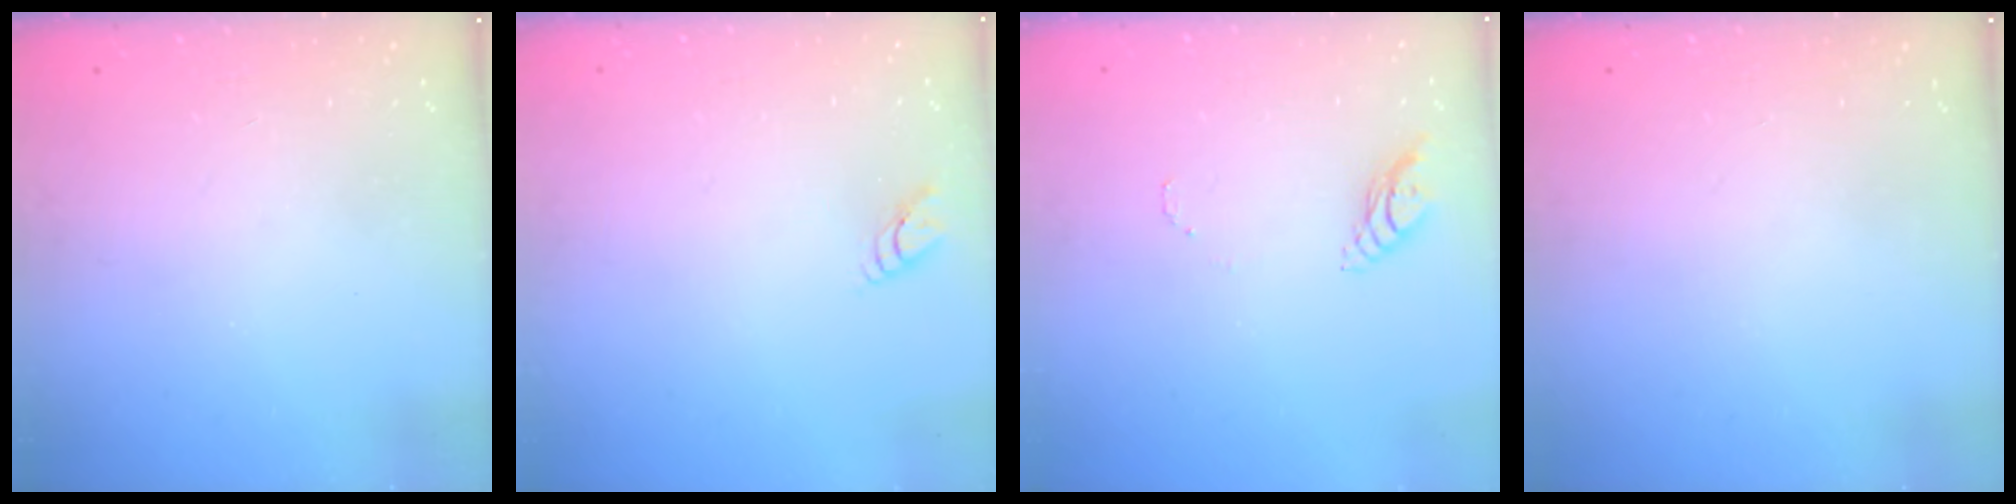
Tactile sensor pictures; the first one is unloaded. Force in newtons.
{"total": 2.7, "press": 2.7, "slide": 0.3}
{"total": 6.4, "press": 6.4, "slide": 0.6}
{"total": 0.0}